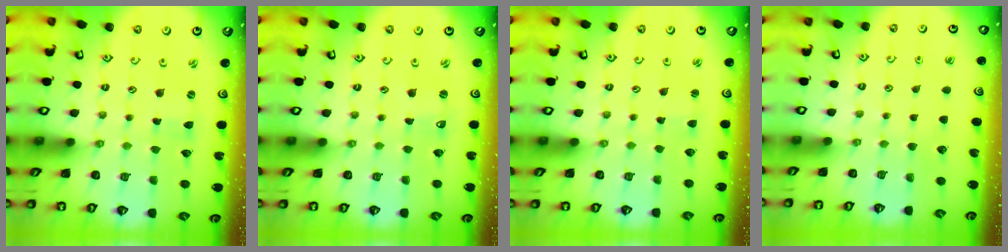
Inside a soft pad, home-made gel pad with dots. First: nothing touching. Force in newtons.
{"total": 0.0}
{"total": 2.2, "press": 2.2, "slide": 0.3}
{"total": 0.0}